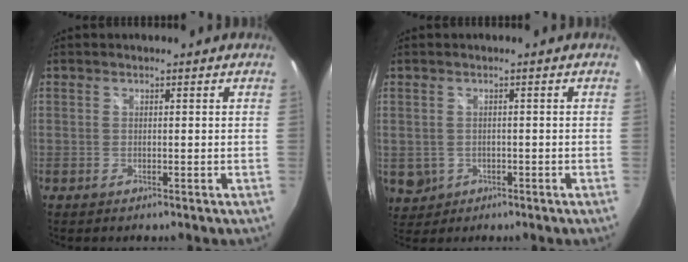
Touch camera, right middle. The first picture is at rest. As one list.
[{"total": 6.0, "force": [-1.1, 5.4, 2.3], "torque": [-0.061, -0.006, -0.003]}]